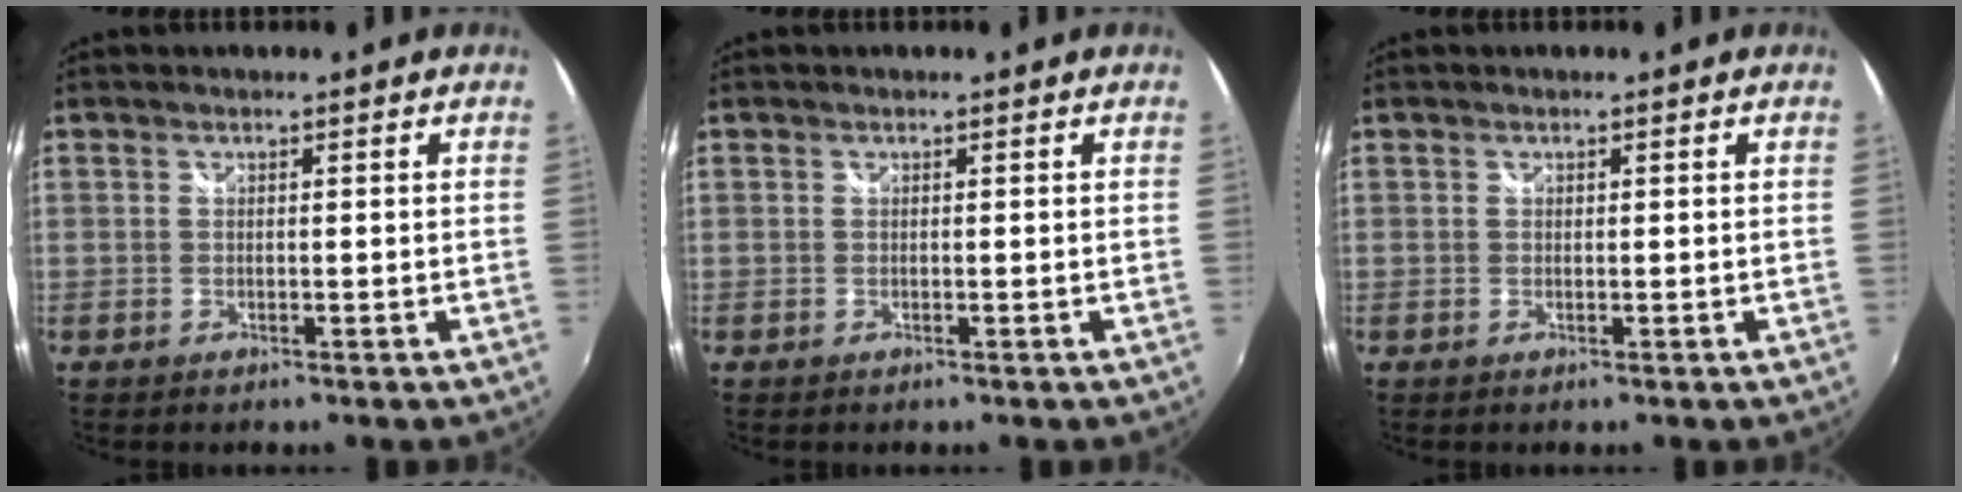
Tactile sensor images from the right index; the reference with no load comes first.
{"total": 0.0}
{"total": 0.0}